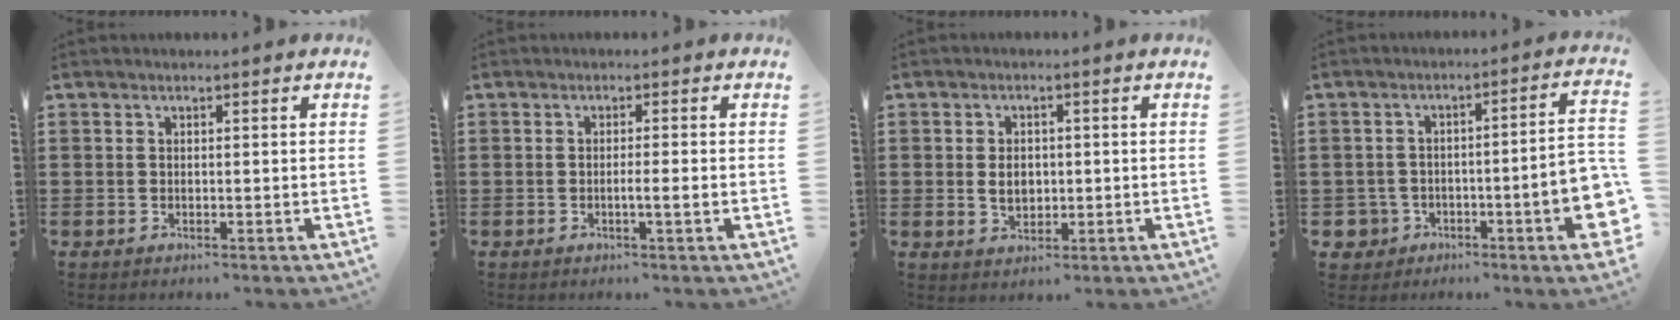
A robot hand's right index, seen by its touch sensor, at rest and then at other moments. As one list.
[{"total": 2.0, "force": [-0.6, -0.2, 1.9], "torque": [-0.030, -0.006, -0.013]}, {"total": 3.4, "force": [0.0, 2.3, 2.5], "torque": [-0.045, 0.002, -0.002]}, {"total": 7.8, "force": [-2.8, 3.1, 6.6], "torque": [-0.122, -0.006, -0.047]}]